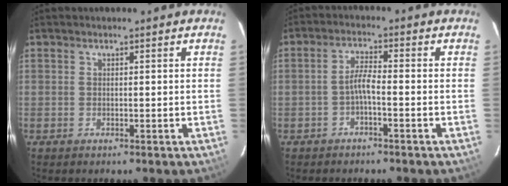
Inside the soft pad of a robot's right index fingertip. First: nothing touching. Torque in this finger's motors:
{"motor_torque": [0.59, -0.35, 0.42, 0.10]}